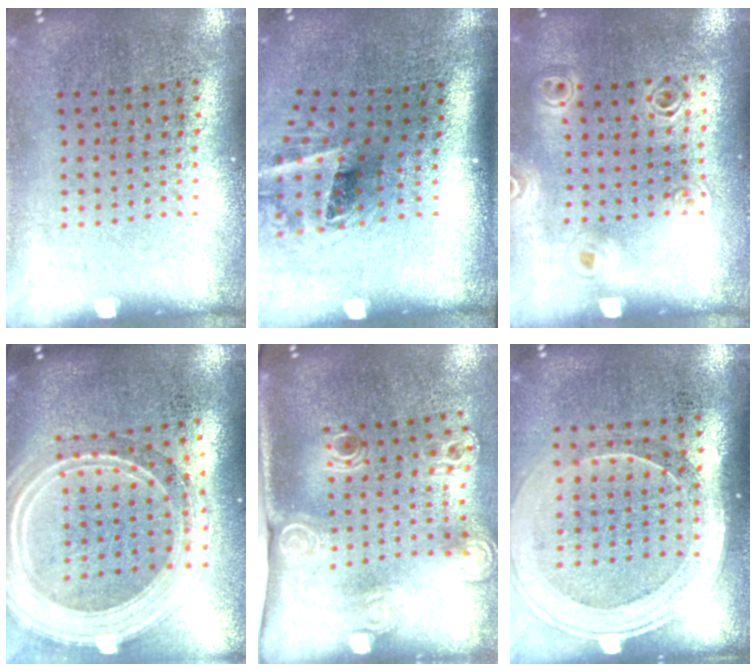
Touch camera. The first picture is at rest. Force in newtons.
{"total": 2.1, "press": 1.3, "slide": 1.6}
{"total": 1.0, "press": 1.0, "slide": 0.0}
{"total": 2.8, "press": 2.4, "slide": 1.6}
{"total": 2.2, "press": 1.5, "slide": 1.6}
{"total": 1.8, "press": 1.7, "slide": 0.8}